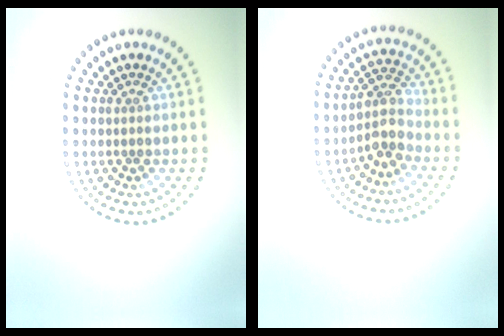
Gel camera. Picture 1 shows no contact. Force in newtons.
{"total": 3.0, "press": 2.4, "slide": 1.8}